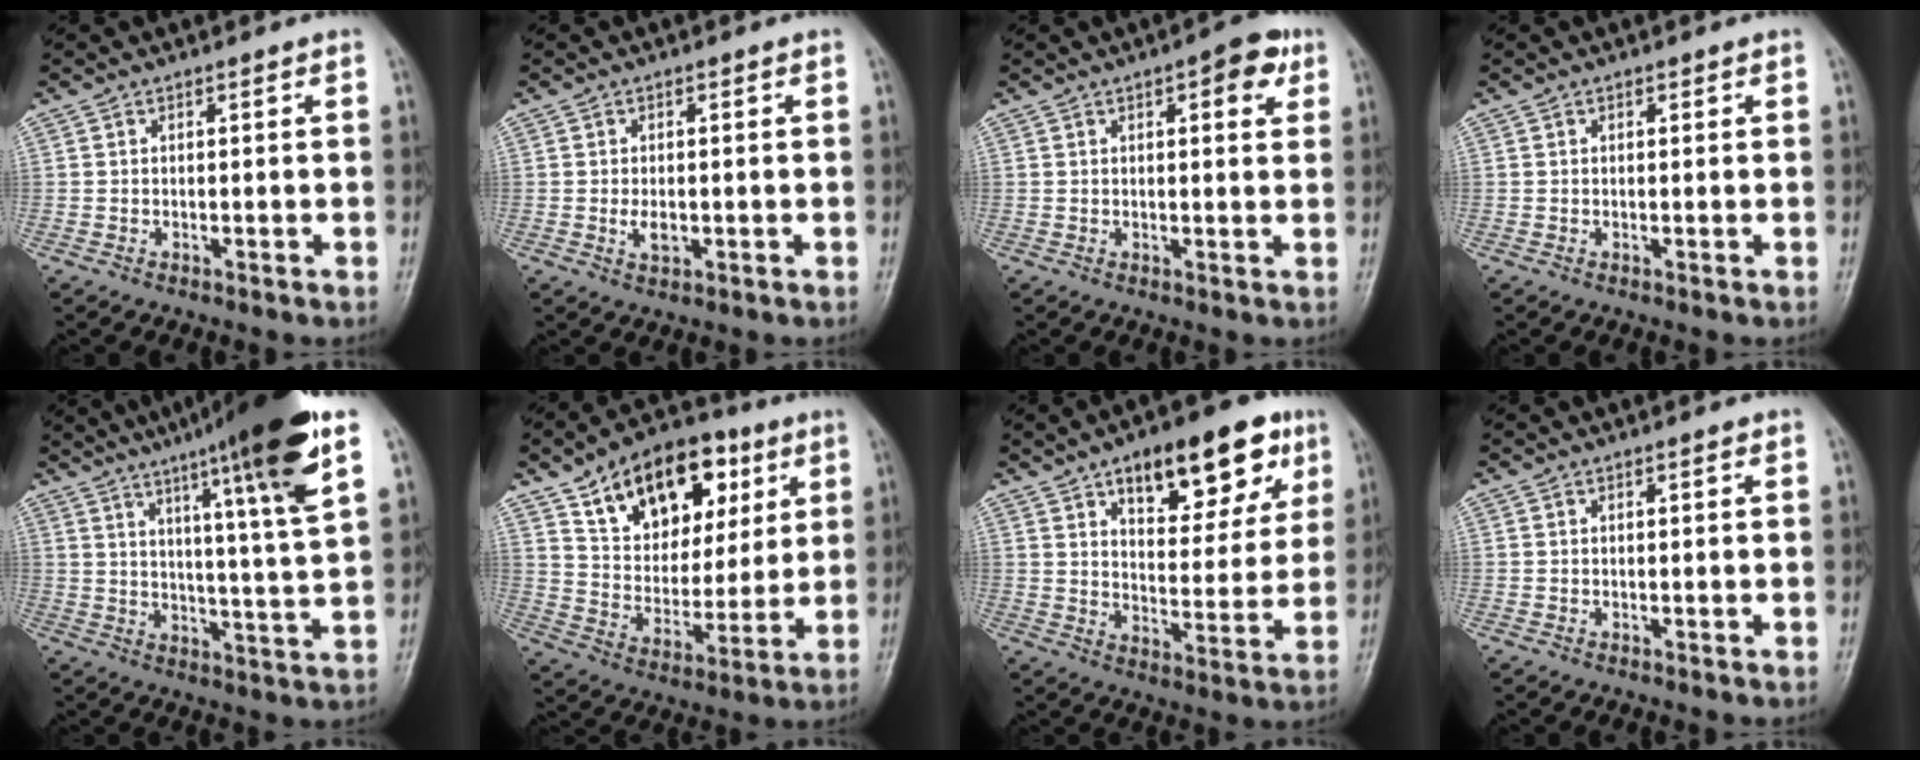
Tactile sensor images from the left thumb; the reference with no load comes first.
{"total": 3.0, "force": [-0.5, 1.9, 2.2], "torque": [-0.032, -0.003, -0.008]}
{"total": 6.1, "force": [2.8, 2.6, 4.8], "torque": [-0.037, -0.004, 0.028]}
{"total": 0.8, "force": [0.3, 0.6, 0.4], "torque": [0.004, 0.000, 0.003]}
{"total": 18.9, "force": [10.6, 1.0, 15.6], "torque": [-0.224, -0.039, 0.151]}
{"total": 21.2, "force": [10.1, 13.2, 13.2], "torque": [-0.155, -0.021, 0.169]}
{"total": 19.3, "force": [10.2, 8.5, 14.0], "torque": [-0.143, -0.032, 0.149]}
{"total": 0.8, "force": [0.4, 0.4, 0.6], "torque": [-0.003, 0.000, 0.005]}